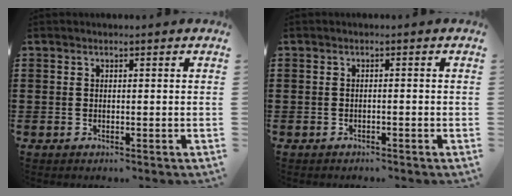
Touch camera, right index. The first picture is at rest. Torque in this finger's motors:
{"motor_torque": [-0.62, 0.56, 0.00, -0.01]}